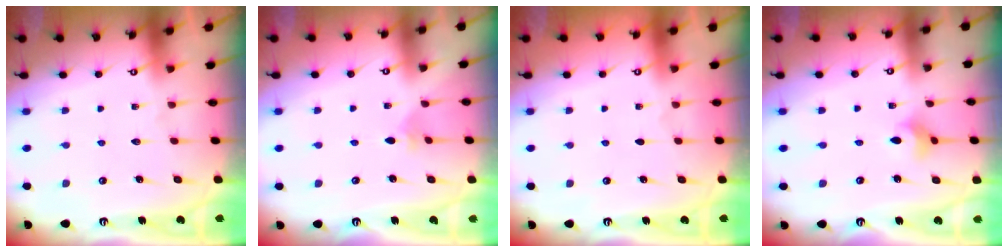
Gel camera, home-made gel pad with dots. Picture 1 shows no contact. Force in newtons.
{"total": 2.4, "press": 2.4, "slide": 0.5}
{"total": 0.0}
{"total": 3.7, "press": 3.6, "slide": 0.7}